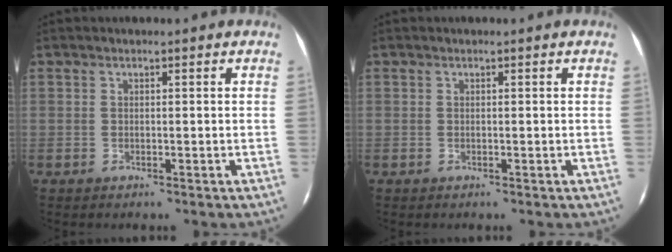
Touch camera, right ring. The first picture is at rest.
{"total": 0.0}